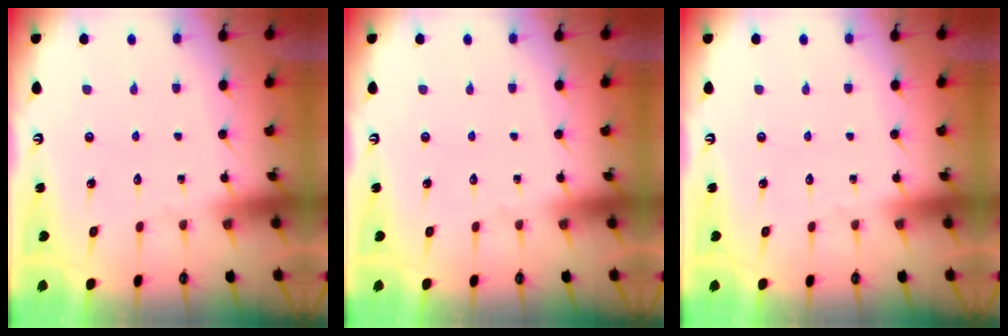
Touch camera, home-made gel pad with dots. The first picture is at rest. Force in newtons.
{"total": 0.0}
{"total": 0.0}